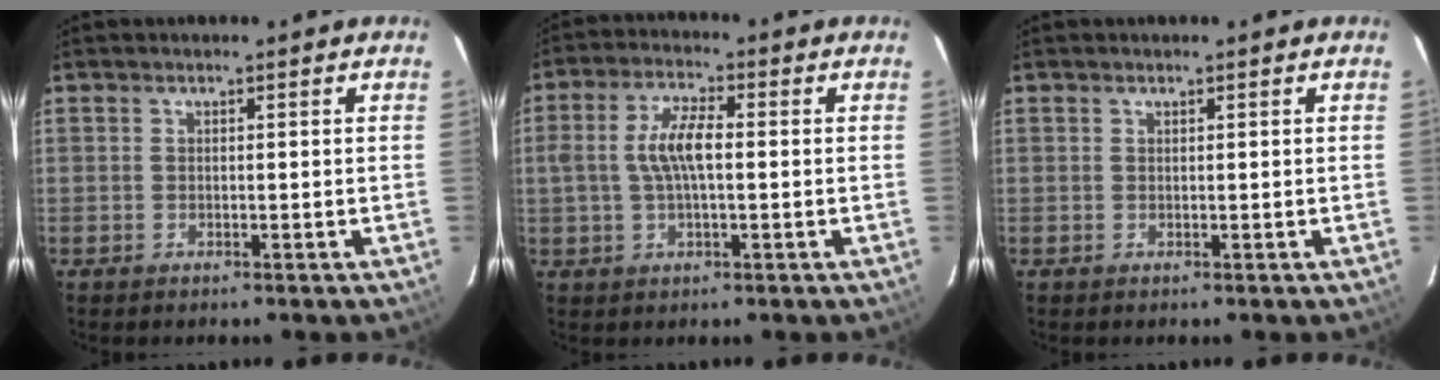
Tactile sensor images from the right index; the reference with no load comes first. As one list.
[{"total": 7.0, "force": [0.0, 2.7, 6.5], "torque": [-0.128, 0.011, 0.002]}, {"total": 0.0}]